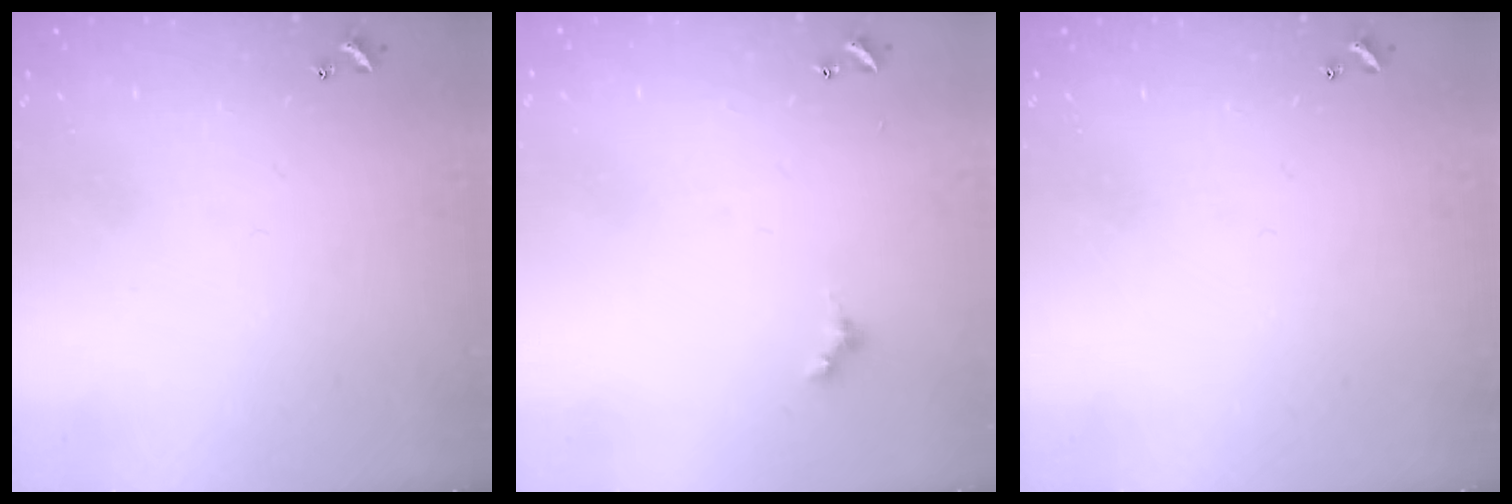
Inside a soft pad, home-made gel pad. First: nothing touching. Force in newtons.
{"total": 2.6, "press": 2.6, "slide": 0.5}
{"total": 0.0}